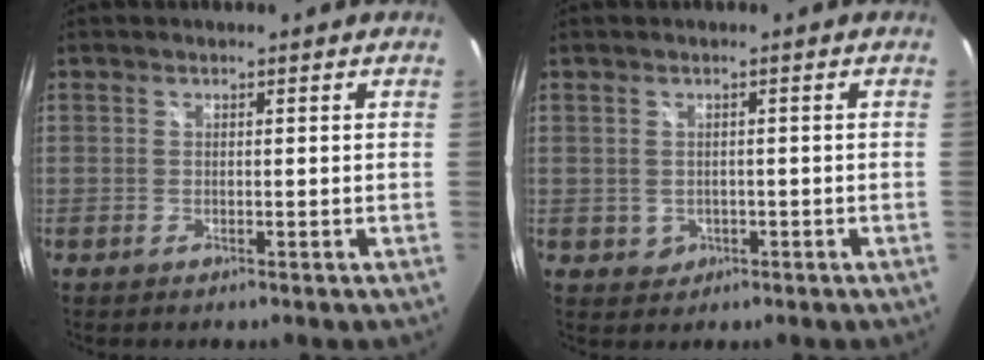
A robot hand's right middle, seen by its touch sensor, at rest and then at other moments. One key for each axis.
{"total": 2.2, "fx": -0.3, "fy": 2.1, "fz": 0.7, "tx": -0.014, "ty": 0.001, "tz": 0.003}